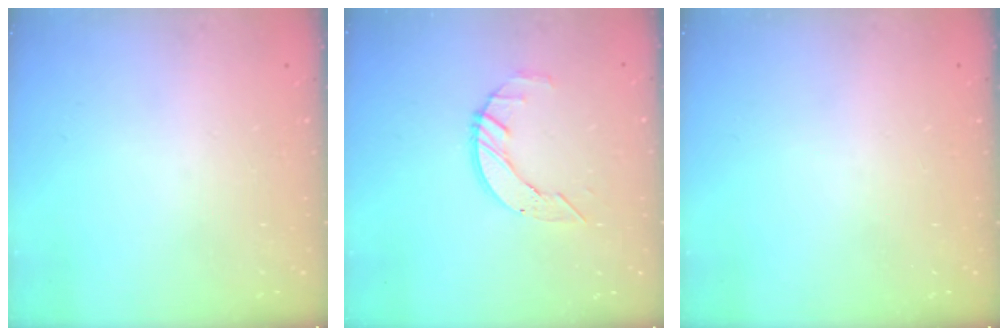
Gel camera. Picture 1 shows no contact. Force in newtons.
{"total": 5.7, "press": 5.7, "slide": 0.6}
{"total": 0.0}